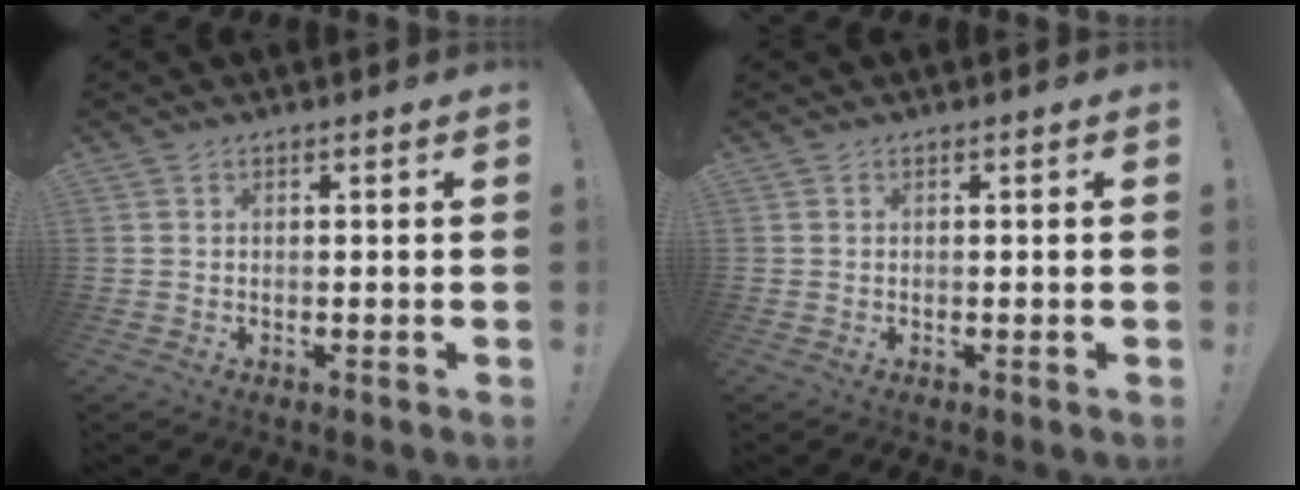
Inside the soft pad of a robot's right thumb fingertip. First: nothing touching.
{"total": 0.0}